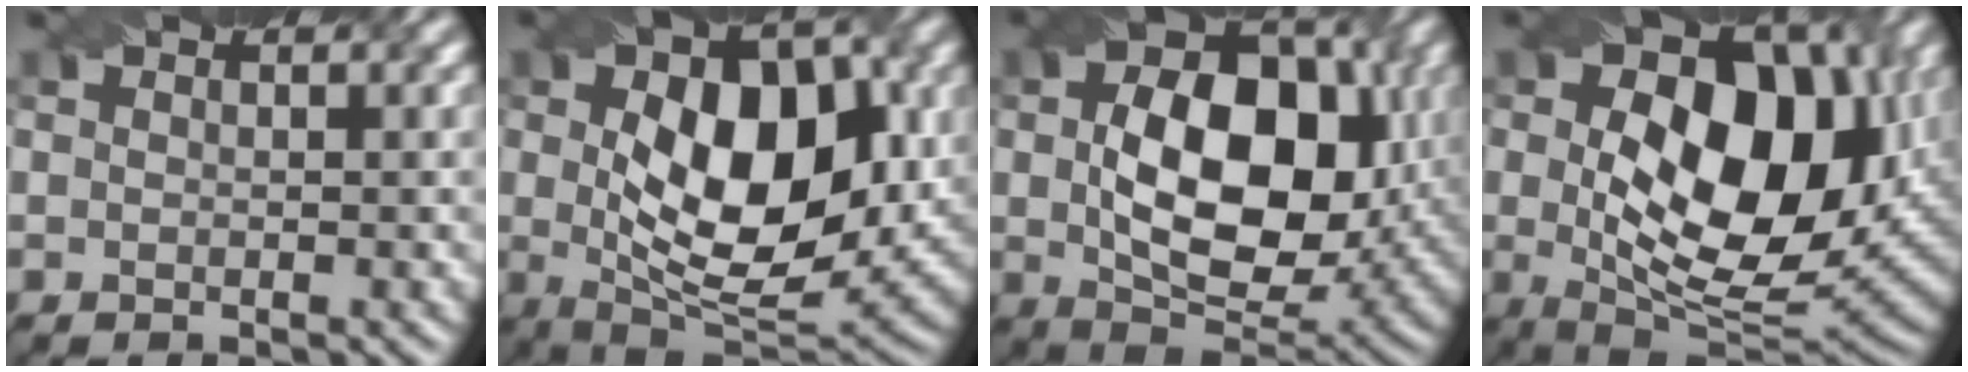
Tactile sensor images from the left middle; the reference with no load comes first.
{"total": 10.9, "force": [0.2, 6.0, 9.1], "torque": [-0.137, 0.013, 0.011]}
{"total": 11.1, "force": [-0.1, 7.1, 8.5], "torque": [-0.142, 0.007, 0.019]}
{"total": 14.4, "force": [1.4, 8.4, 11.6], "torque": [-0.171, 0.004, 0.038]}